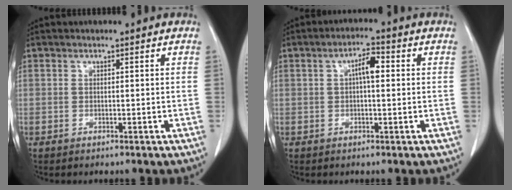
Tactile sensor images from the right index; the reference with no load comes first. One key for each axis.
{"total": 3.8, "fx": 0.6, "fy": 1.1, "fz": 3.6, "tx": -0.065, "ty": 0.011, "tz": 0.007}